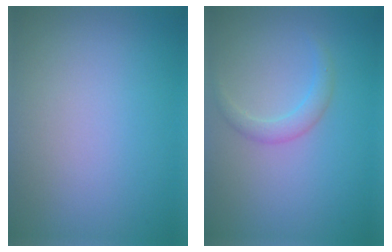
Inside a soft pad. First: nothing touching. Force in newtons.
{"total": 1.6, "press": 1.6, "slide": 0.1}